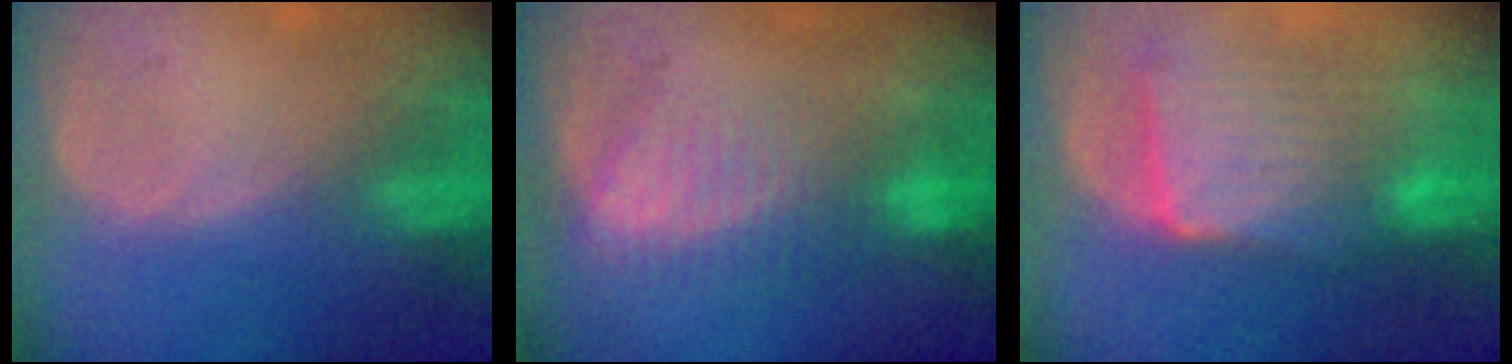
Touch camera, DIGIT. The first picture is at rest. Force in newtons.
{"total": 6.7, "press": 6.3, "slide": 2.1}
{"total": 9.2, "press": 8.7, "slide": 3.0}